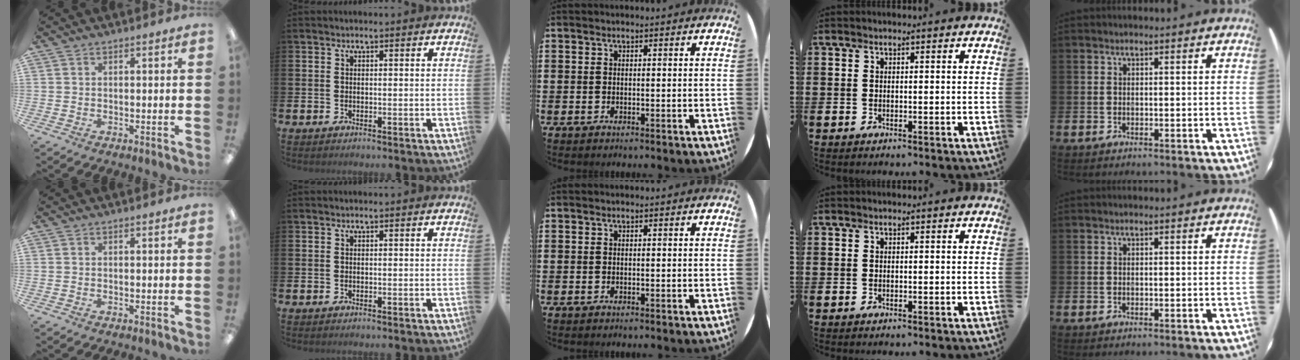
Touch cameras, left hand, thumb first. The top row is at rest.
{}